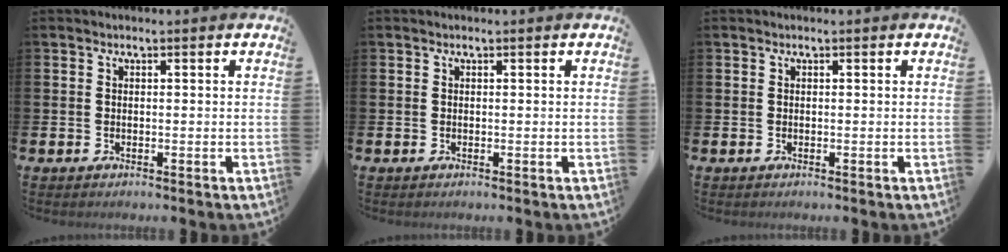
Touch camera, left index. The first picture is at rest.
{"total": 0.0}
{"total": 0.0}